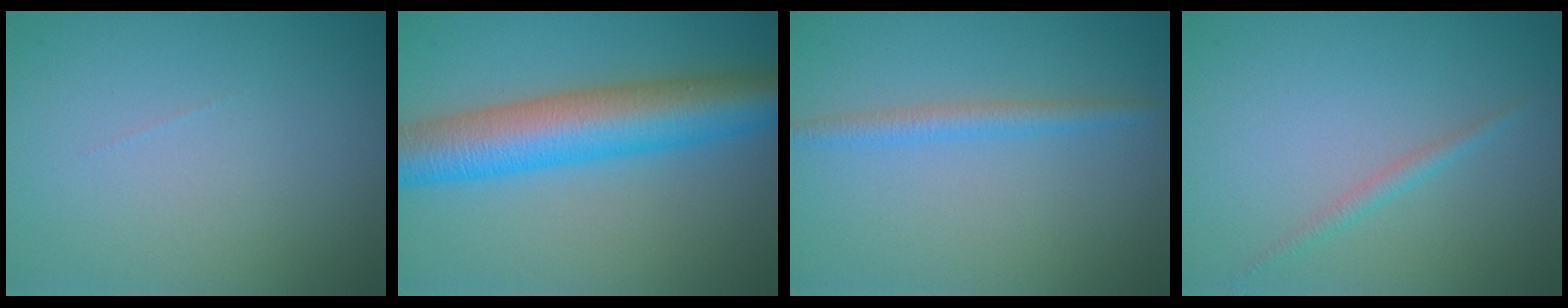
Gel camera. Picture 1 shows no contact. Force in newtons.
{"total": 9.6, "press": 9.6, "slide": 0.1}
{"total": 2.1, "press": 2.1, "slide": 0.0}
{"total": 1.2, "press": 1.2, "slide": 0.0}